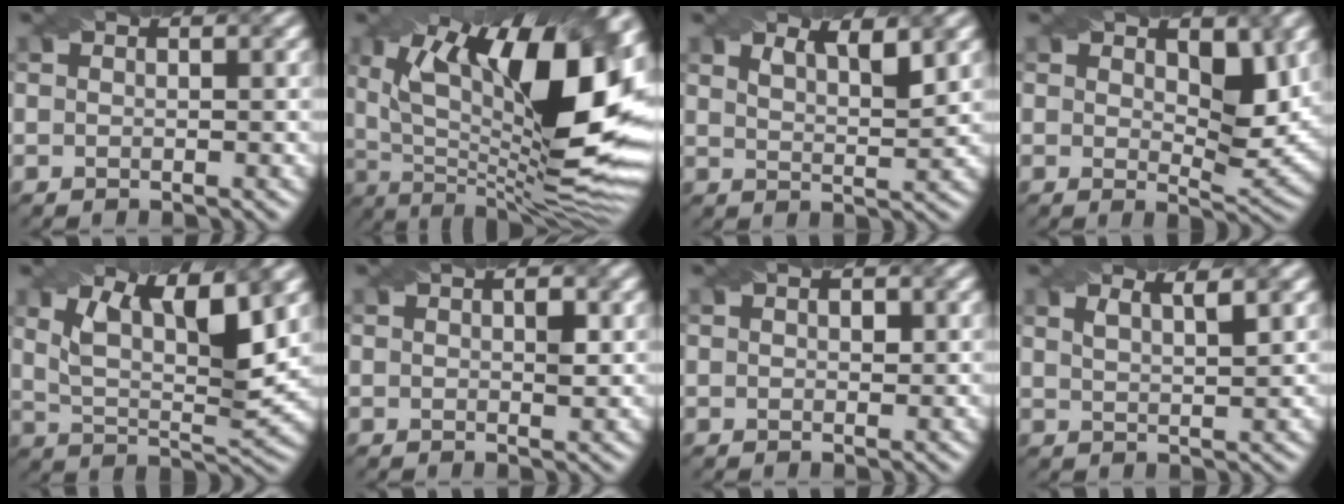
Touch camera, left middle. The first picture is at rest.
{"total": 18.1, "force": [4.8, 6.6, 16.2], "torque": [-0.248, 0.004, 0.080]}
{"total": 3.5, "force": [2.3, 1.1, 2.4], "torque": [-0.029, 0.006, 0.030]}
{"total": 4.4, "force": [1.5, 2.1, 3.5], "torque": [-0.052, -0.014, 0.028]}
{"total": 8.2, "force": [3.6, 2.7, 6.8], "torque": [-0.125, -0.004, 0.064]}
{"total": 1.4, "force": [0.3, 0.5, 1.2], "torque": [-0.018, -0.003, 0.006]}
{"total": 1.0, "force": [0.4, 0.6, 0.7], "torque": [-0.009, 0.001, 0.005]}
{"total": 2.7, "force": [1.6, 0.8, 2.0], "torque": [-0.017, 0.012, 0.015]}